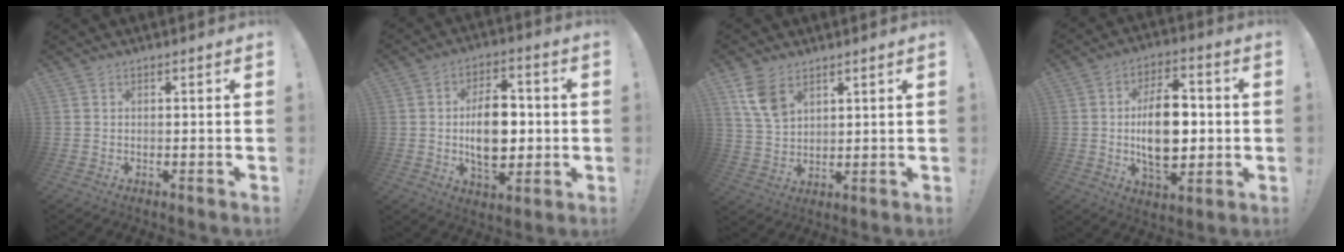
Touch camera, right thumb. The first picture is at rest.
{"total": 14.2, "force": [-0.2, 9.0, 11.0], "torque": [-0.177, 0.001, -0.007]}
{"total": 8.9, "force": [5.1, 5.4, 5.0], "torque": [-0.093, -0.019, 0.100]}
{"total": 16.6, "force": [-0.1, 9.9, 13.3], "torque": [-0.228, 0.004, -0.007]}